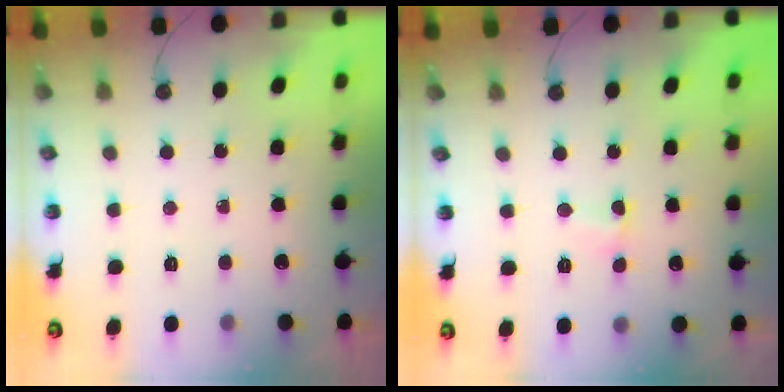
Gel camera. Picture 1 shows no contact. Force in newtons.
{"total": 2.8, "press": 1.1, "slide": 2.5}